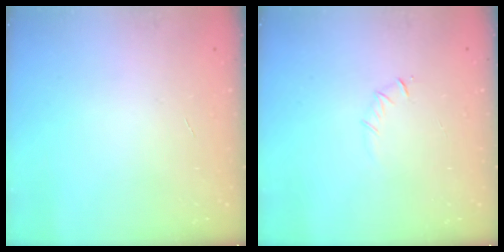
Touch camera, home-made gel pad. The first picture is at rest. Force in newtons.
{"total": 3.5, "press": 3.3, "slide": 1.2}